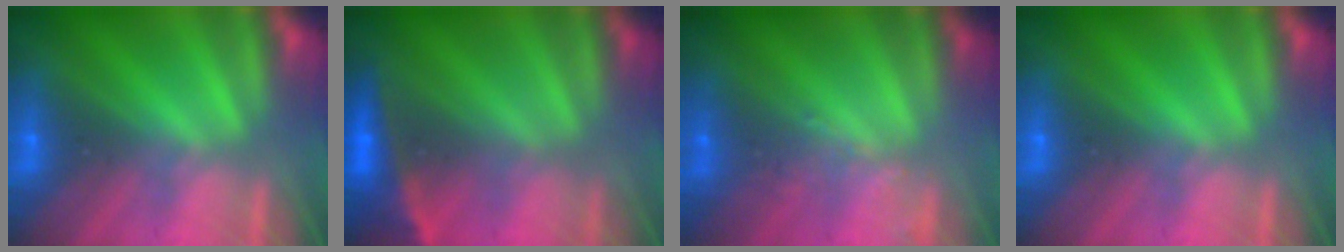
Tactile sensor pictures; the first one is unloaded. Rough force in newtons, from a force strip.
{"total": 2.2}
{"total": 1.9}
{"total": 0.0}